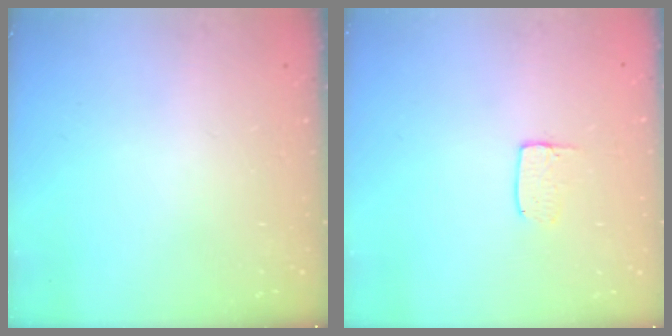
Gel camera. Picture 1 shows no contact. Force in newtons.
{"total": 3.6, "press": 3.5, "slide": 0.2}